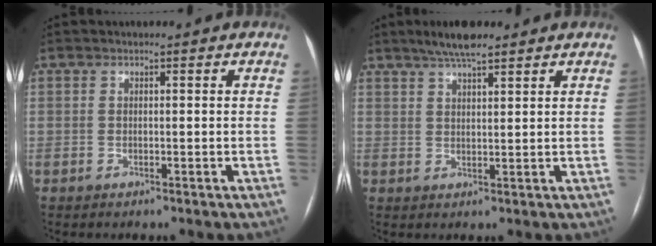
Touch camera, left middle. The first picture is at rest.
{"total": 5.4, "force": [4.2, 0.8, 3.2], "torque": [-0.061, 0.013, 0.074]}